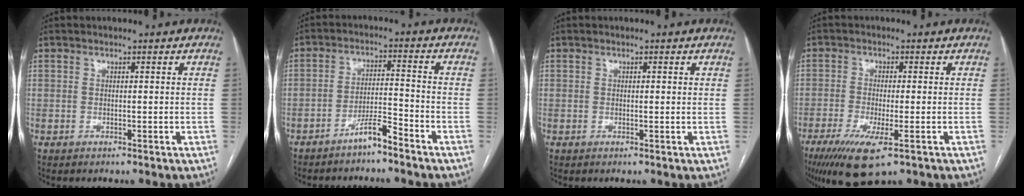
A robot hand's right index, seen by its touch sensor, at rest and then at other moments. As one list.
[{"total": 4.8, "force": [-3.9, 0.1, 2.8], "torque": [-0.050, 0.000, -0.073]}, {"total": 0.6, "force": [0.3, 0.1, 0.5], "torque": [-0.011, 0.000, 0.002]}, {"total": 9.1, "force": [-5.0, 1.8, 7.4], "torque": [-0.133, -0.026, -0.081]}]